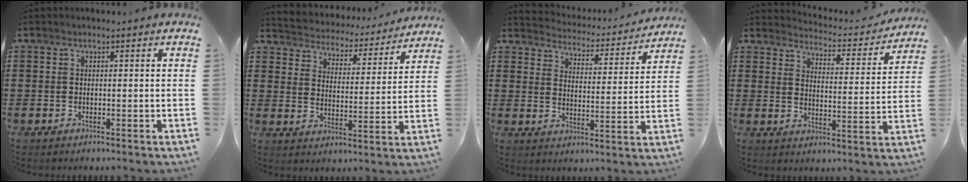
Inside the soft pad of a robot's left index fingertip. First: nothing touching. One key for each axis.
{"total": 3.6, "fx": 3.6, "fy": 0.3, "fz": -0.4, "tx": -0.018, "ty": -0.035, "tz": 0.054}
{"total": 3.8, "fx": 3.7, "fy": 0.0, "fz": -0.3, "tx": -0.021, "ty": -0.036, "tz": 0.059}
{"total": 3.6, "fx": 3.6, "fy": 0.2, "fz": 0.3, "tx": -0.024, "ty": -0.034, "tz": 0.055}